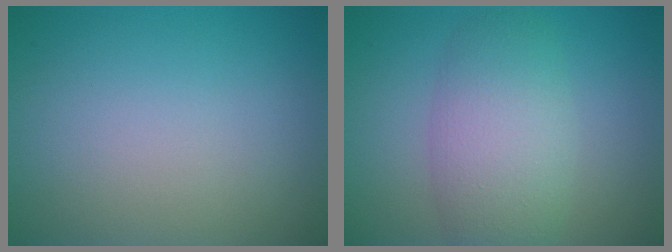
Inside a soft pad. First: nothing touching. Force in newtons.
{"total": 5.5, "press": 5.5, "slide": 0.4}